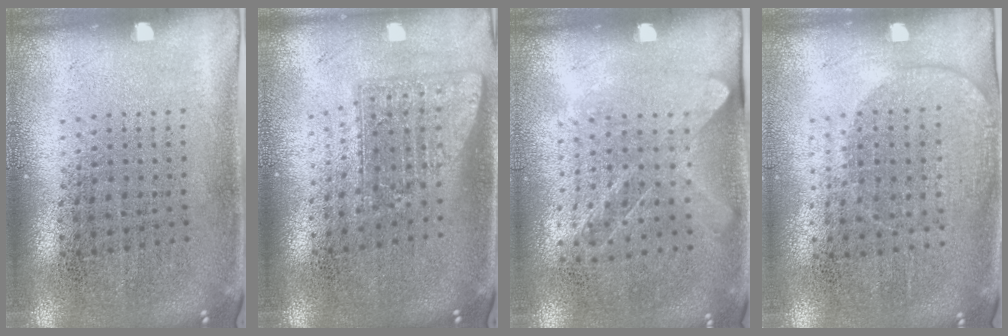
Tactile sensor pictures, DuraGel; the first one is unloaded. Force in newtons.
{"total": 1.6, "press": 1.2, "slide": 1.0}
{"total": 1.3, "press": 1.0, "slide": 0.8}
{"total": 1.4, "press": 1.2, "slide": 0.6}